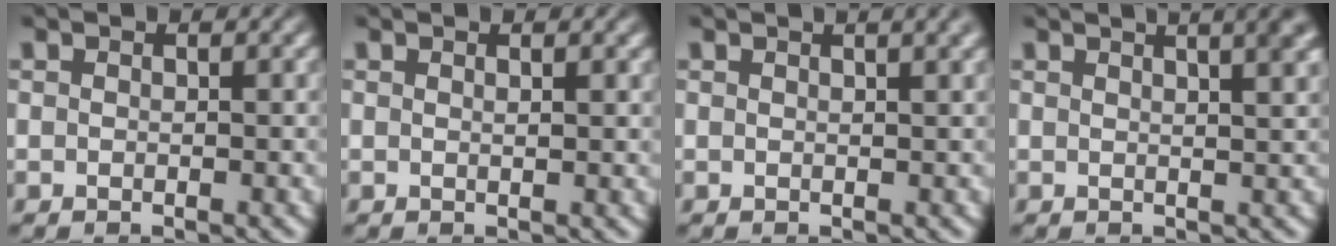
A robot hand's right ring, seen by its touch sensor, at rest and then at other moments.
{"total": 1.0, "force": [0.5, -0.8, 0.3], "torque": [0.000, -0.001, 0.009]}
{"total": 1.5, "force": [1.1, -0.5, 0.8], "torque": [0.000, 0.009, 0.015]}
{"total": 5.4, "force": [3.0, 1.2, 4.4], "torque": [-0.031, 0.020, 0.040]}